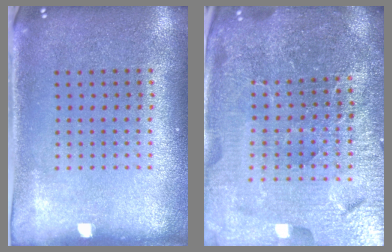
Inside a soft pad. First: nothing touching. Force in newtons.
{"total": 5.8, "press": 5.3, "slide": 2.5}